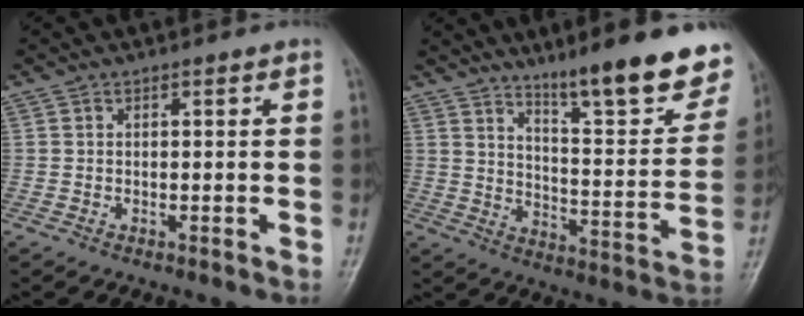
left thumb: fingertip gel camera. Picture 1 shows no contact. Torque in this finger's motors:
{"motor_torque": [0.78, 0.34, 1.44, -1.33, 0.06]}